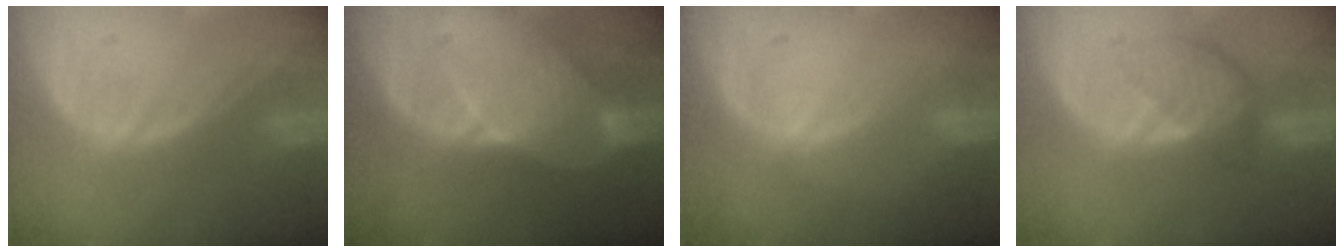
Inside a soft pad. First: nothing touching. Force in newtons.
{"total": 7.0, "press": 6.6, "slide": 2.4}
{"total": 0.0}
{"total": 4.5, "press": 4.1, "slide": 2.0}